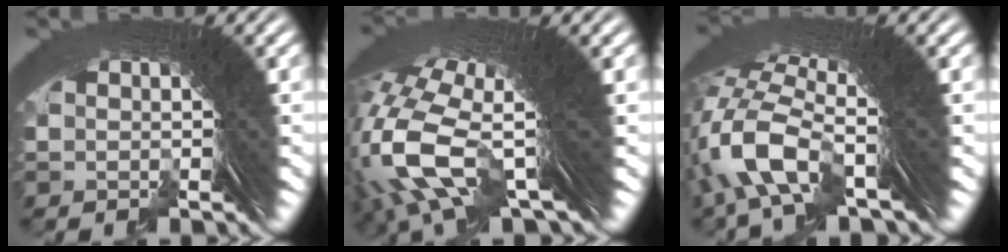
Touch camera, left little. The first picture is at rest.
{"total": 12.8, "force": [0.5, 6.6, 11.0], "torque": [-0.227, -0.021, 0.014]}
{"total": 5.7, "force": [-0.4, 2.3, 5.2], "torque": [-0.123, -0.019, 0.002]}